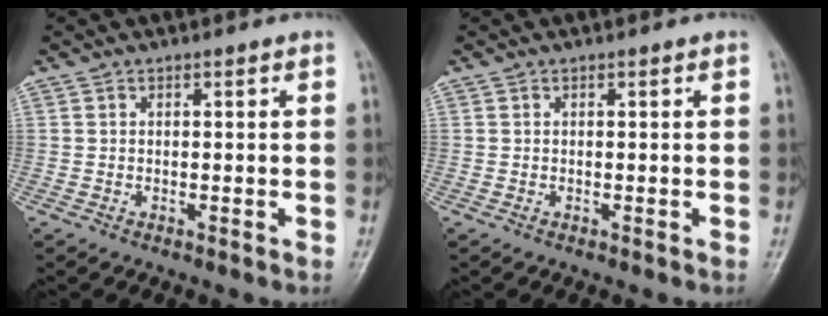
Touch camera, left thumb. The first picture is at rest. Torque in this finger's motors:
{"motor_torque": [-0.05, -0.05, 0.06, -0.03, 0.00]}